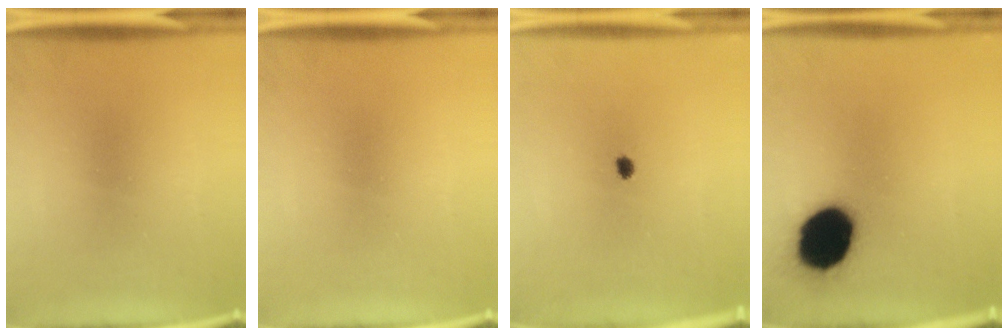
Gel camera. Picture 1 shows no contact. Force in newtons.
{"total": 0.0}
{"total": 1.5}
{"total": 18.0}